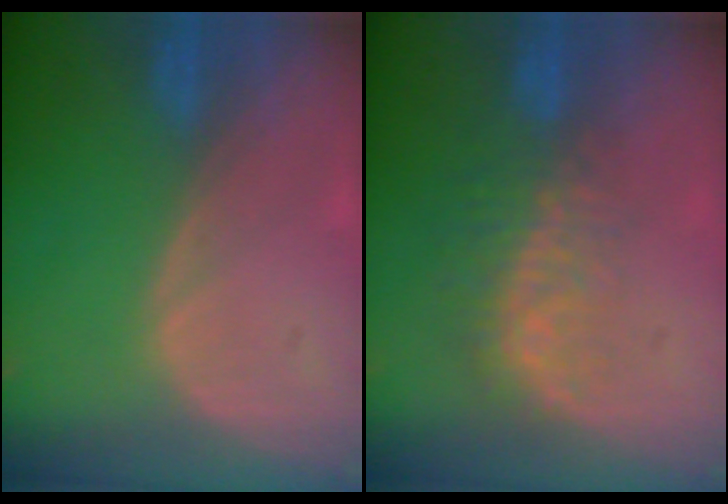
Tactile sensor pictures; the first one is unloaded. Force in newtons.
{"total": 8.3, "press": 6.9, "slide": 4.5}